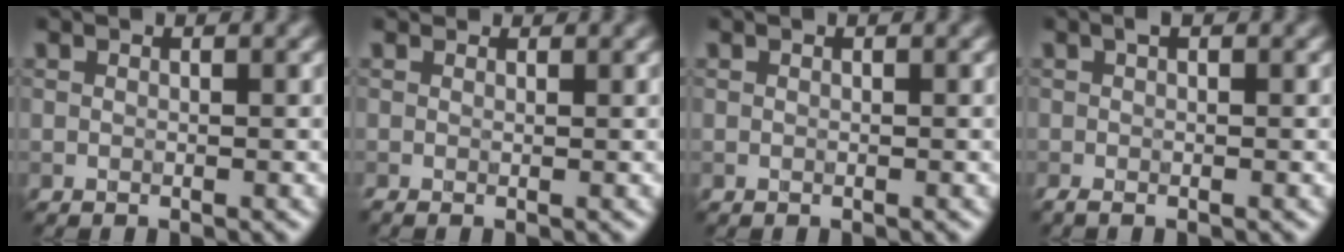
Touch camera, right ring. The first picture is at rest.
{"total": 0.5, "force": [0.2, 0.3, 0.4], "torque": [-0.010, -0.002, -0.004]}
{"total": 0.0}
{"total": 1.1, "force": [-0.2, 0.2, 1.0], "torque": [-0.022, 0.000, -0.005]}